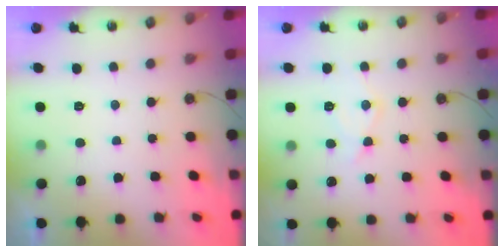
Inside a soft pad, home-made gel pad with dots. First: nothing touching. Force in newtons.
{"total": 10.0, "press": 9.9, "slide": 0.9}